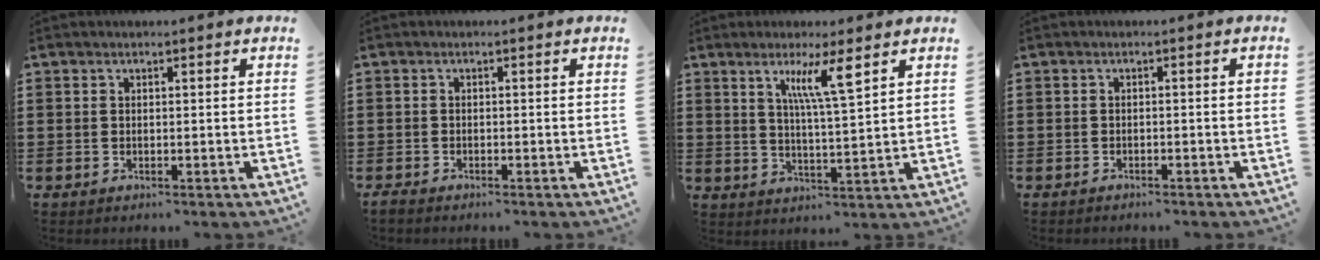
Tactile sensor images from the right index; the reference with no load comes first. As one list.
[{"total": 1.0, "force": [-1.0, 0.2, 0.0], "torque": [-0.003, 0.001, -0.021]}, {"total": 7.0, "force": [3.6, 0.7, 6.0], "torque": [-0.119, 0.001, 0.056]}, {"total": 1.1, "force": [-1.0, 0.0, 0.4], "torque": [-0.008, -0.002, -0.020]}]